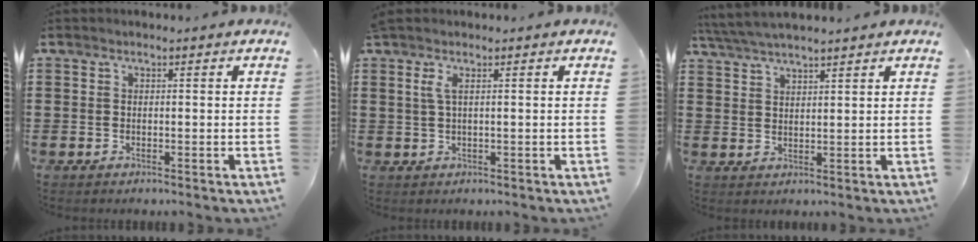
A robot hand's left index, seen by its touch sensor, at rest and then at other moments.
{"total": 1.8, "force": [0.5, 0.0, 1.8], "torque": [-0.045, -0.005, 0.007]}
{"total": 4.0, "force": [3.7, 0.1, 1.4], "torque": [-0.039, -0.006, 0.068]}